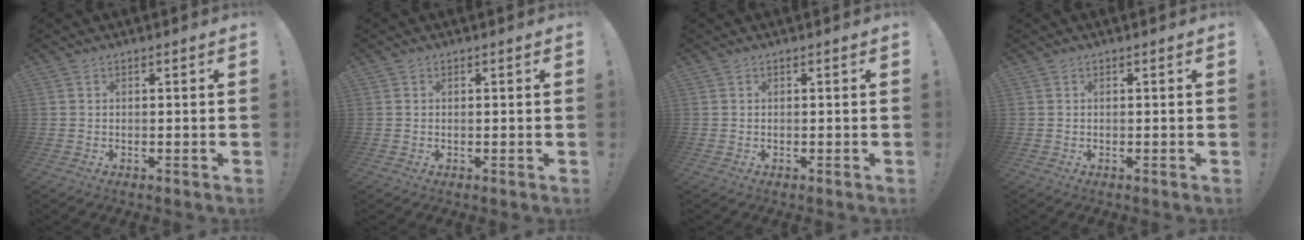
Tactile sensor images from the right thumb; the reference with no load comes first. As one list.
[{"total": 0.0}, {"total": 0.0}, {"total": 0.0}]